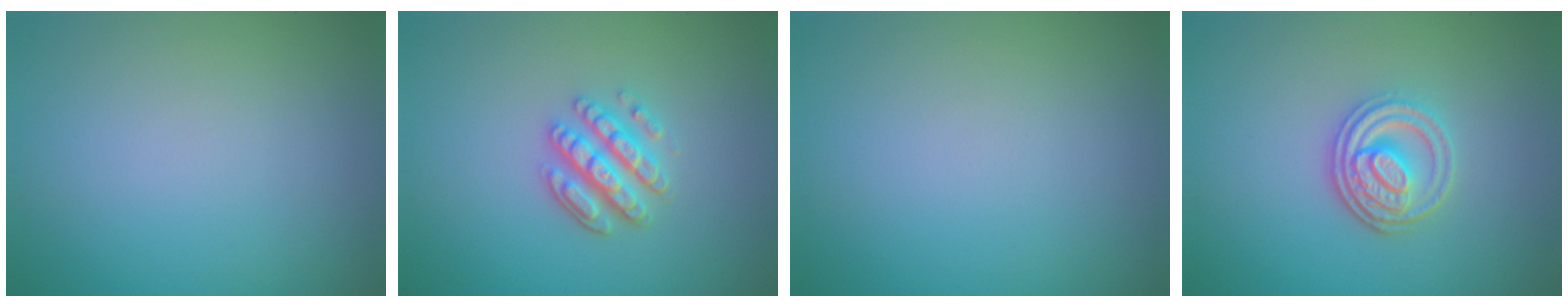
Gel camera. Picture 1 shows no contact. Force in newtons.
{"total": 3.6, "press": 3.1, "slide": 1.8}
{"total": 0.0}
{"total": 3.6, "press": 3.0, "slide": 1.9}